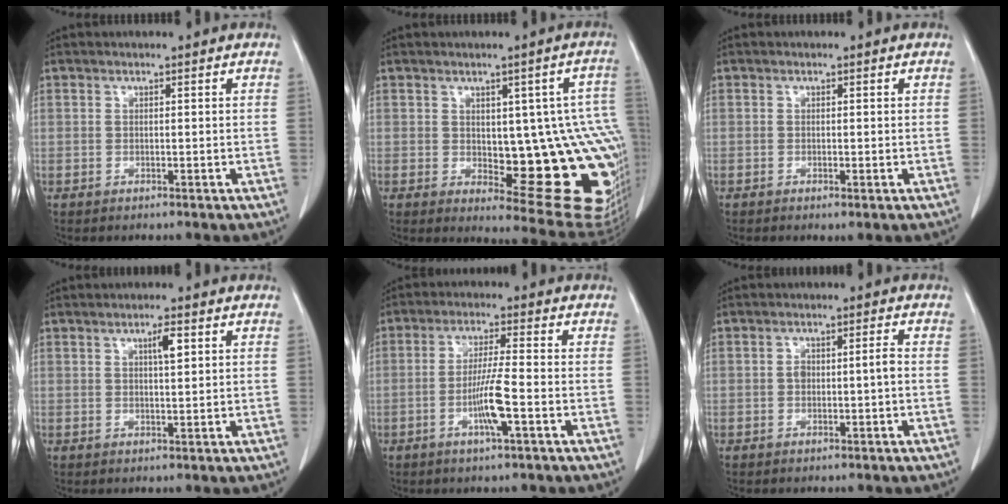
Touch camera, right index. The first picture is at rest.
{"total": 16.8, "force": [-1.3, 5.7, 15.8], "torque": [-0.121, 0.014, 0.005]}
{"total": 0.6, "force": [-0.2, 0.1, 0.6], "torque": [-0.007, -0.003, 0.000]}
{"total": 2.7, "force": [1.1, 0.4, 2.5], "torque": [-0.041, 0.000, 0.017]}
{"total": 6.4, "force": [-2.2, -0.2, 6.1], "torque": [-0.117, -0.004, -0.040]}
{"total": 2.8, "force": [-0.3, 0.7, 2.7], "torque": [-0.049, 0.008, -0.003]}